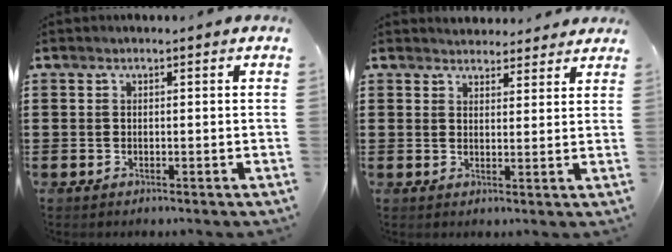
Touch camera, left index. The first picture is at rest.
{"total": 3.1, "force": [3.0, 0.8, -0.1], "torque": [0.000, -0.011, 0.055]}